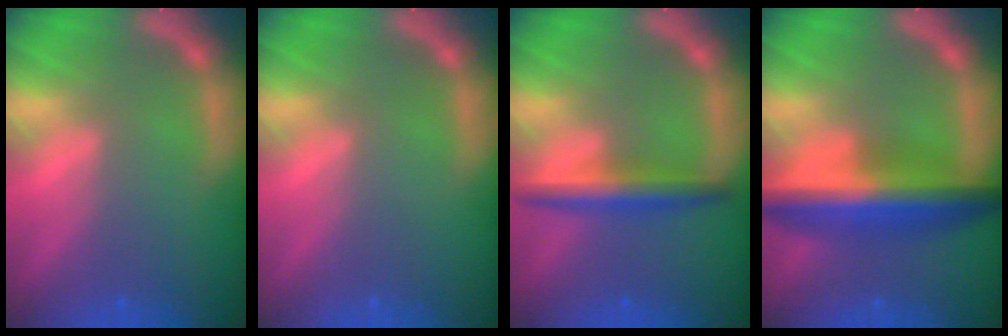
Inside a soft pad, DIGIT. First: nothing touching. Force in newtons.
{"total": 0.0}
{"total": 3.9}
{"total": 8.5}